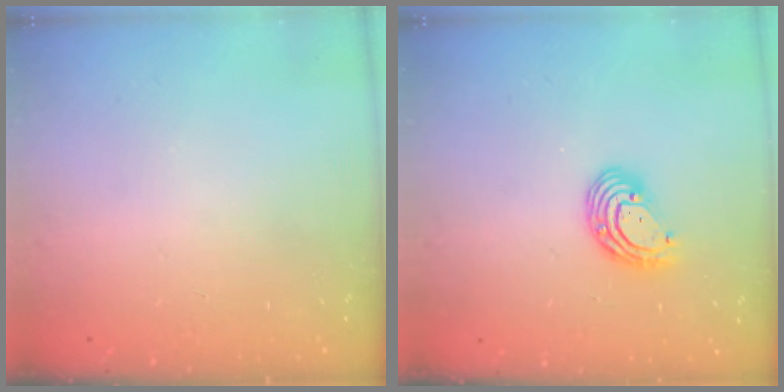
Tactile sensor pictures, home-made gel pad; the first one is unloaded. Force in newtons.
{"total": 8.2, "press": 8.1, "slide": 1.3}